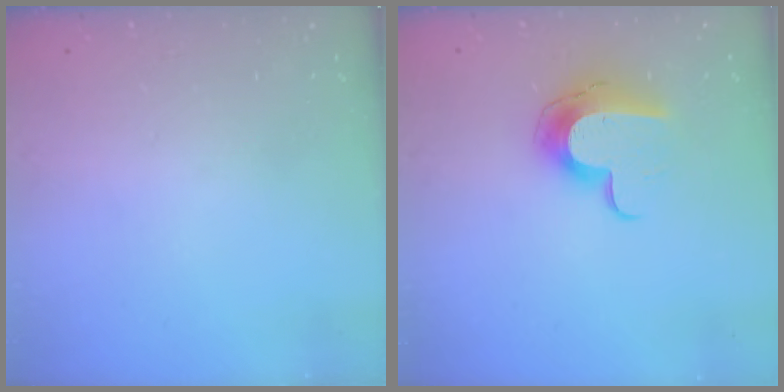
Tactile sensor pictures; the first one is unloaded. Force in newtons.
{"total": 11.6, "press": 11.6, "slide": 0.2}